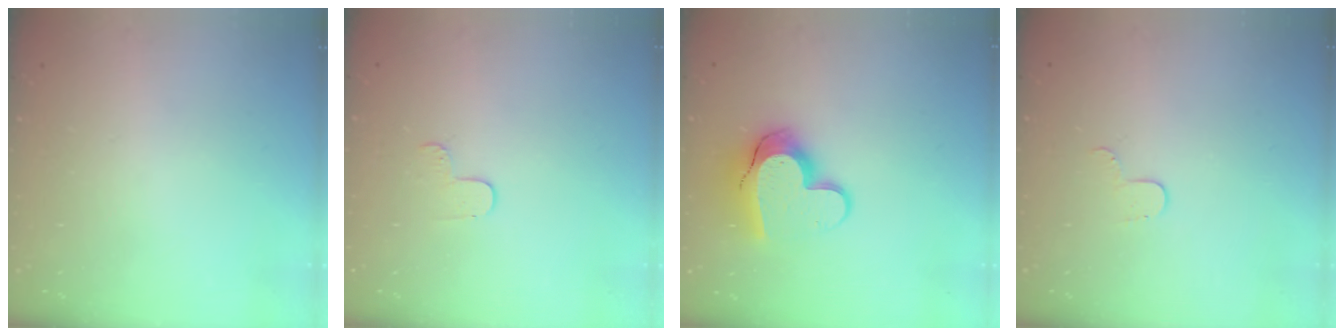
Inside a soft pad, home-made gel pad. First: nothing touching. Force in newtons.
{"total": 4.1, "press": 4.0, "slide": 0.4}
{"total": 12.4, "press": 12.3, "slide": 1.1}
{"total": 4.2, "press": 4.2, "slide": 0.4}